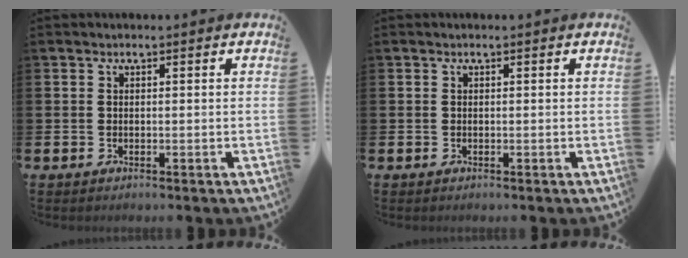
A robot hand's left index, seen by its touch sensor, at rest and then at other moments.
{"total": 0.0}